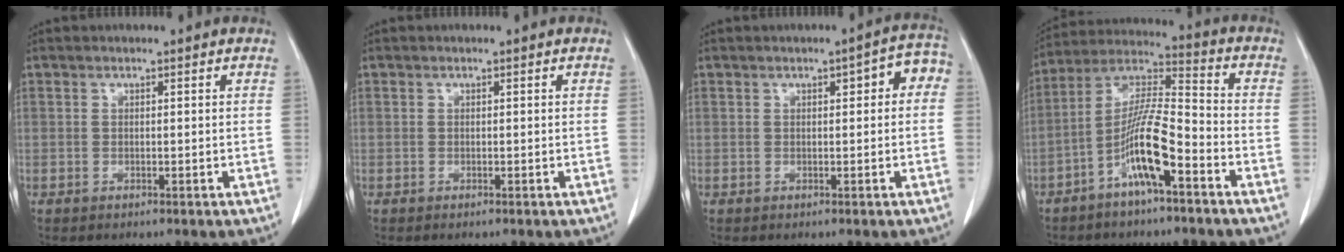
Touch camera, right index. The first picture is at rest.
{"total": 0.0}
{"total": 4.0, "force": [0.7, 1.5, 3.6], "torque": [-0.033, 0.024, 0.003]}
{"total": 11.3, "force": [-5.4, 1.2, 9.9], "torque": [-0.197, 0.009, -0.104]}